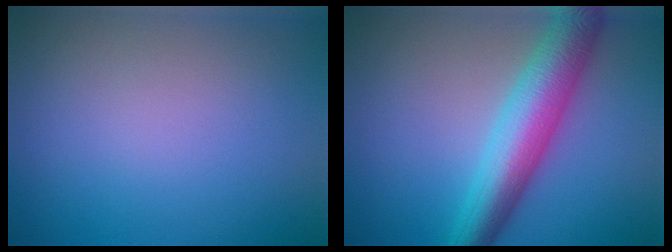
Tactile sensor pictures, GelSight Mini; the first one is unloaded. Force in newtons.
{"total": 7.1, "press": 7.1, "slide": 0.2}